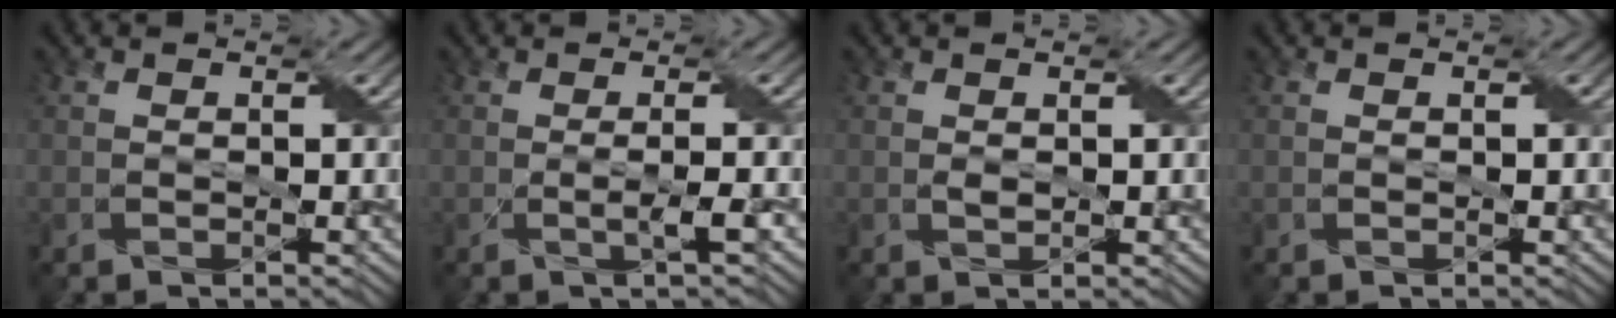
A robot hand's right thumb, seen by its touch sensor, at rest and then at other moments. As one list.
[{"total": 1.9, "force": [-0.2, 0.1, 1.9], "torque": [-0.038, 0.003, -0.006]}, {"total": 0.7, "force": [0.1, 0.4, 0.5], "torque": [-0.012, 0.000, 0.005]}, {"total": 0.0}]